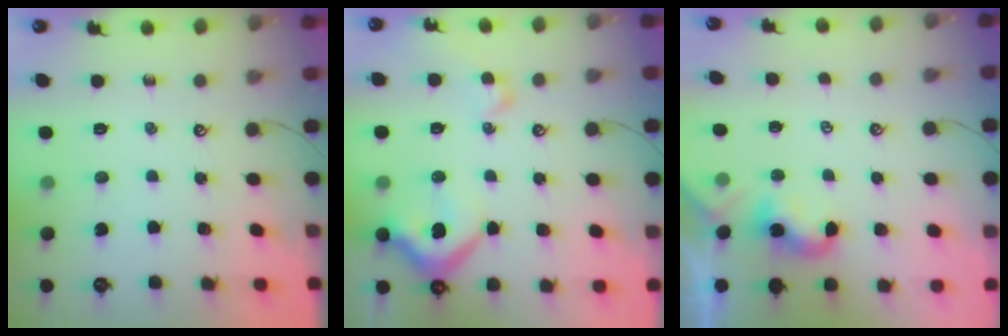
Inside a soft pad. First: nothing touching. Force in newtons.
{"total": 10.3, "press": 10.2, "slide": 1.5}
{"total": 2.4, "press": 2.4, "slide": 0.2}